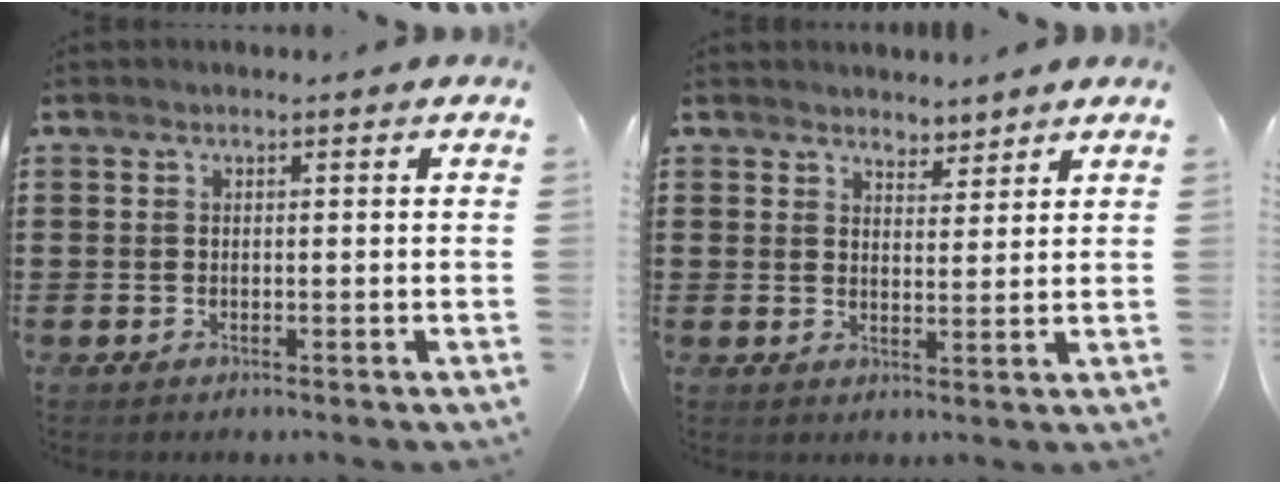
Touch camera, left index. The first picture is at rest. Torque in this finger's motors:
{"motor_torque": [0.21, -0.22, 0.03, 0.02]}